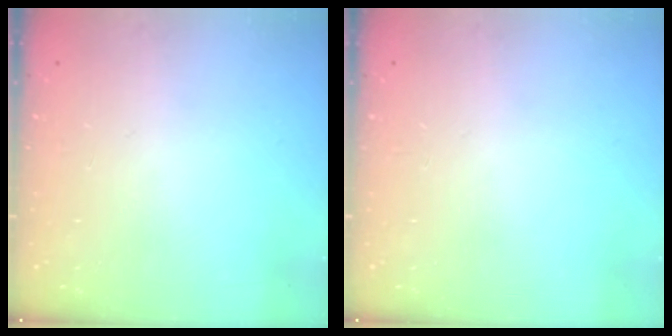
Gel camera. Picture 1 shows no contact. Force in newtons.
{"total": 0.0}